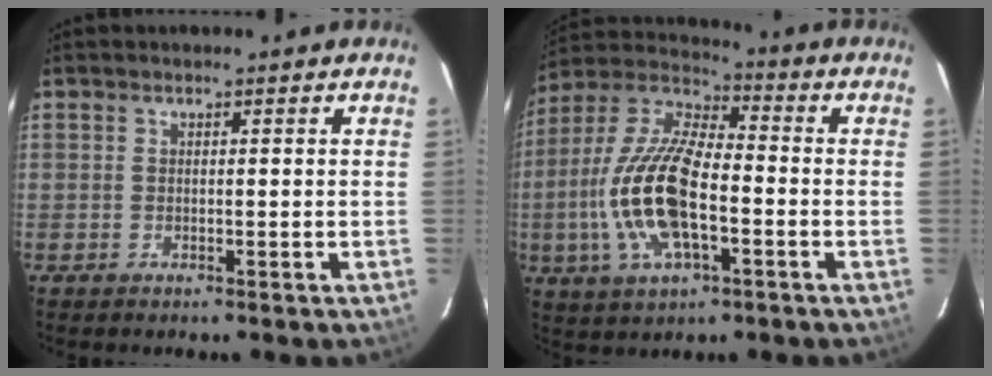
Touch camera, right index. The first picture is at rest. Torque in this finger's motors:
{"motor_torque": [2.14, 0.00, 1.05, 0.20]}